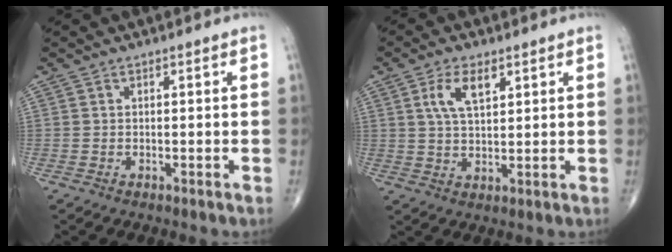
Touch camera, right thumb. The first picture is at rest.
{"total": 6.4, "force": [2.8, 3.0, 4.9], "torque": [-0.090, -0.008, 0.056]}